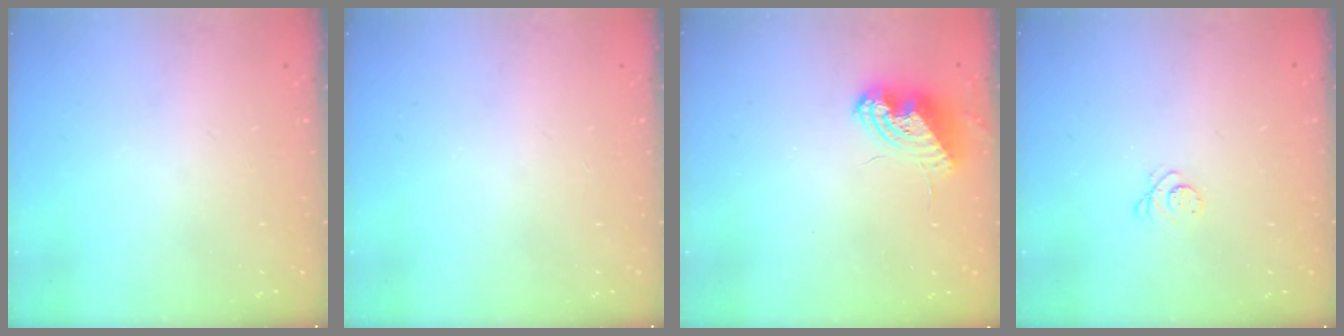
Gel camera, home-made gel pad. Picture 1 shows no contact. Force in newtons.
{"total": 0.0}
{"total": 8.6, "press": 8.6, "slide": 0.9}
{"total": 2.8, "press": 2.8, "slide": 0.4}